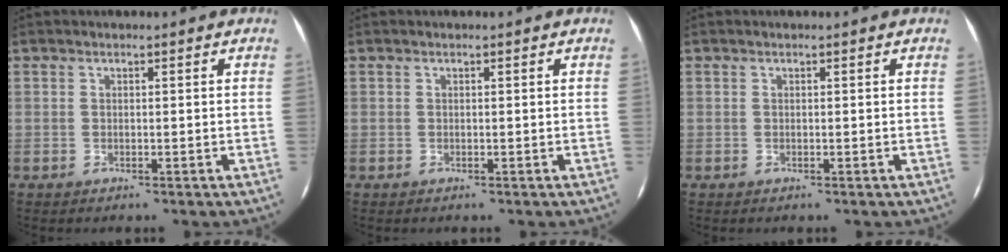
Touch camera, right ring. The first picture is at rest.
{"total": 0.0}
{"total": 0.0}